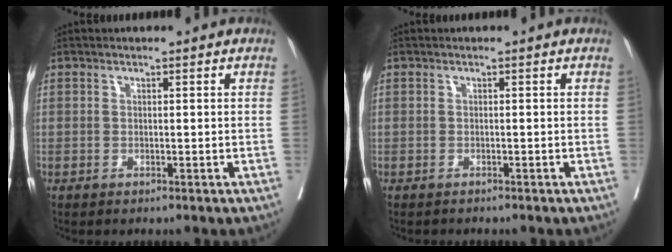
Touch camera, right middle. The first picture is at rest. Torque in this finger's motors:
{"motor_torque": [-0.24, 0.07, -0.09, -0.02]}